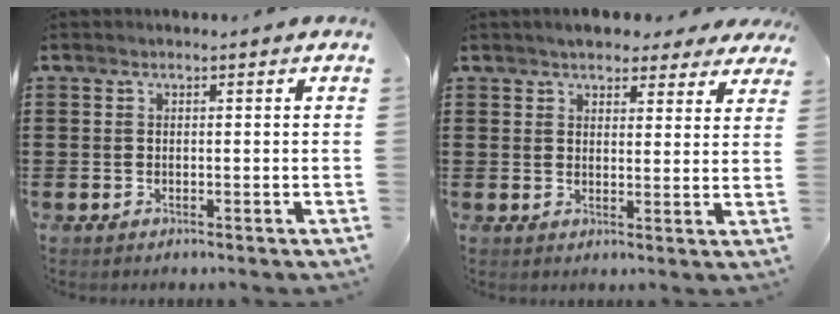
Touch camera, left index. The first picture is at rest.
{"total": 4.2, "force": [3.9, 1.0, 1.0], "torque": [-0.025, -0.009, 0.071]}